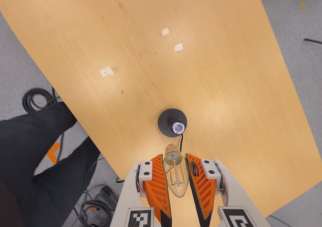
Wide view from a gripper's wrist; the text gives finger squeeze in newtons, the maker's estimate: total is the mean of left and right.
{"total": 15.6, "left": 17.3, "right": 13.9}